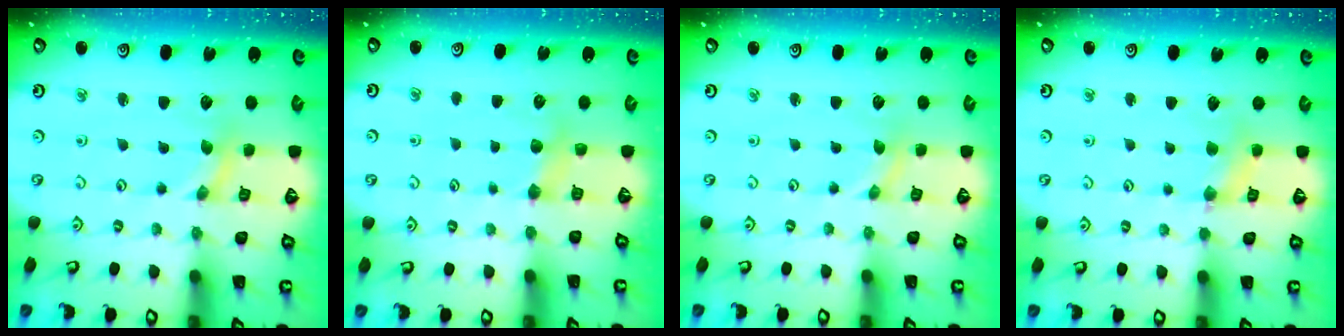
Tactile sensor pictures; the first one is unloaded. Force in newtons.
{"total": 5.1, "press": 5.0, "slide": 0.7}
{"total": 0.0}
{"total": 5.0, "press": 5.0, "slide": 0.5}